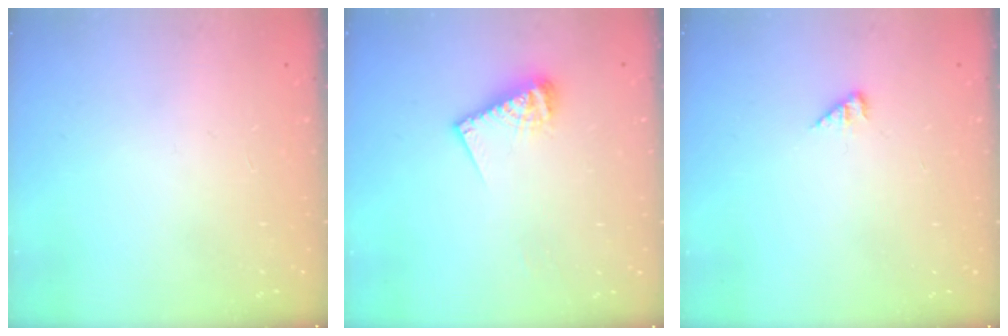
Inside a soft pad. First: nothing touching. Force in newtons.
{"total": 9.1, "press": 9.1, "slide": 0.9}
{"total": 2.7, "press": 2.7, "slide": 0.4}